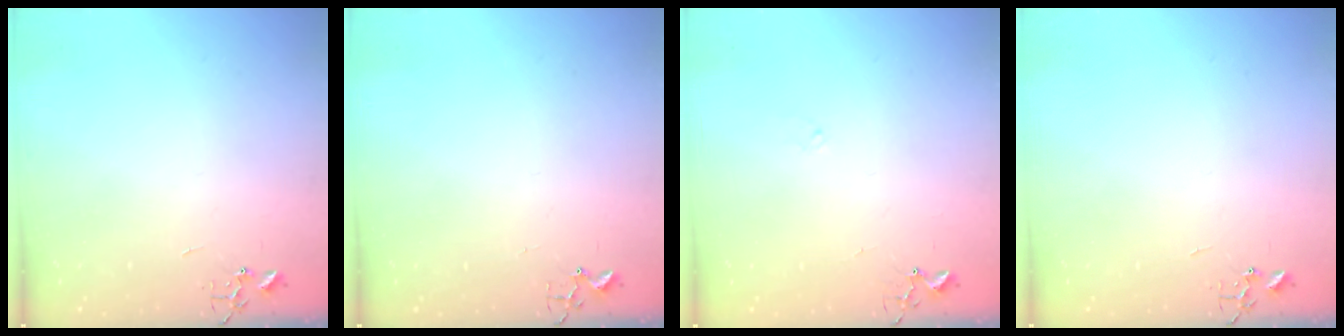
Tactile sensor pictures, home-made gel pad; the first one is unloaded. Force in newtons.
{"total": 4.0, "press": 3.9, "slide": 0.4}
{"total": 6.5, "press": 6.5, "slide": 0.7}
{"total": 0.0}